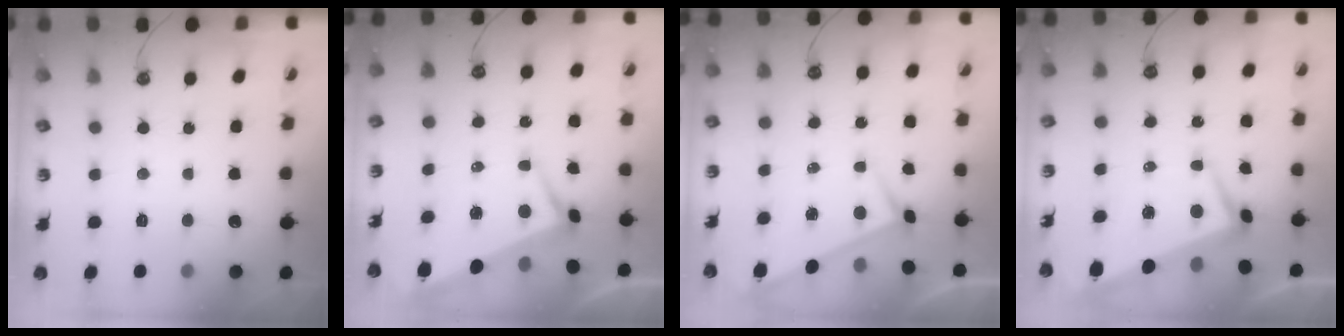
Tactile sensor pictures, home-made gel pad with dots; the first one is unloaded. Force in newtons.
{"total": 1.4, "press": 0.9, "slide": 1.0}
{"total": 3.9, "press": 3.9, "slide": 0.3}
{"total": 2.0, "press": 1.6, "slide": 1.2}